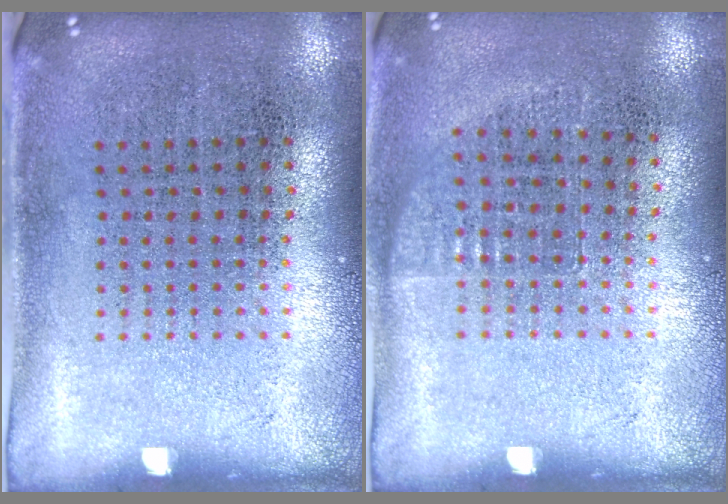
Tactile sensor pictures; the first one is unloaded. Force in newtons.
{"total": 0.7, "press": 0.6, "slide": 0.4}